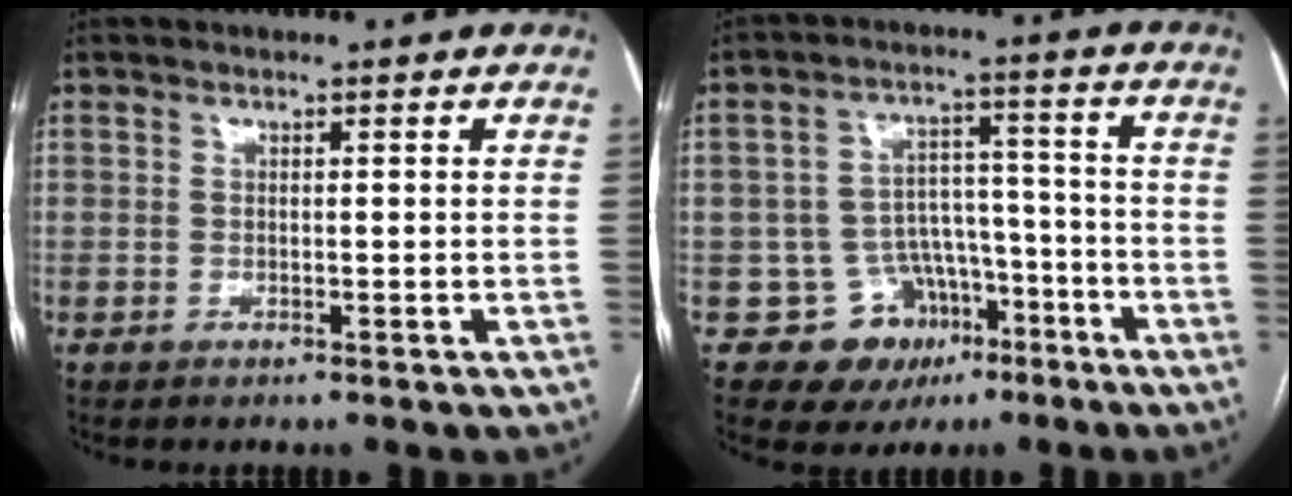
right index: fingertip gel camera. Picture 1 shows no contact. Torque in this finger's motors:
{"motor_torque": [-0.11, -0.18, -0.32, -0.20]}